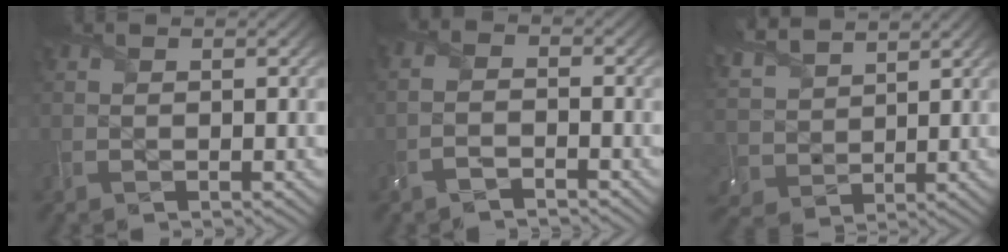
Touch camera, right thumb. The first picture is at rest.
{"total": 2.4, "force": [-1.9, 0.7, 1.3], "torque": [-0.032, 0.001, -0.048]}
{"total": 8.2, "force": [5.5, 4.5, 4.0], "torque": [-0.130, 0.018, 0.111]}